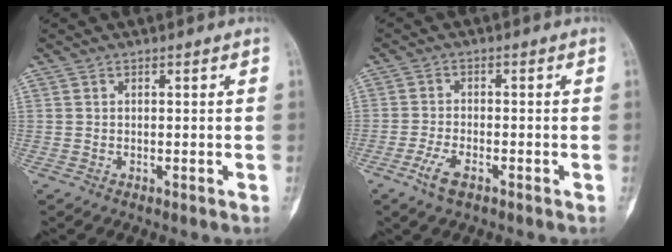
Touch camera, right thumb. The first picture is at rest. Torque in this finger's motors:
{"motor_torque": [-0.29, 0.46, 0.11, -0.20, 0.00]}